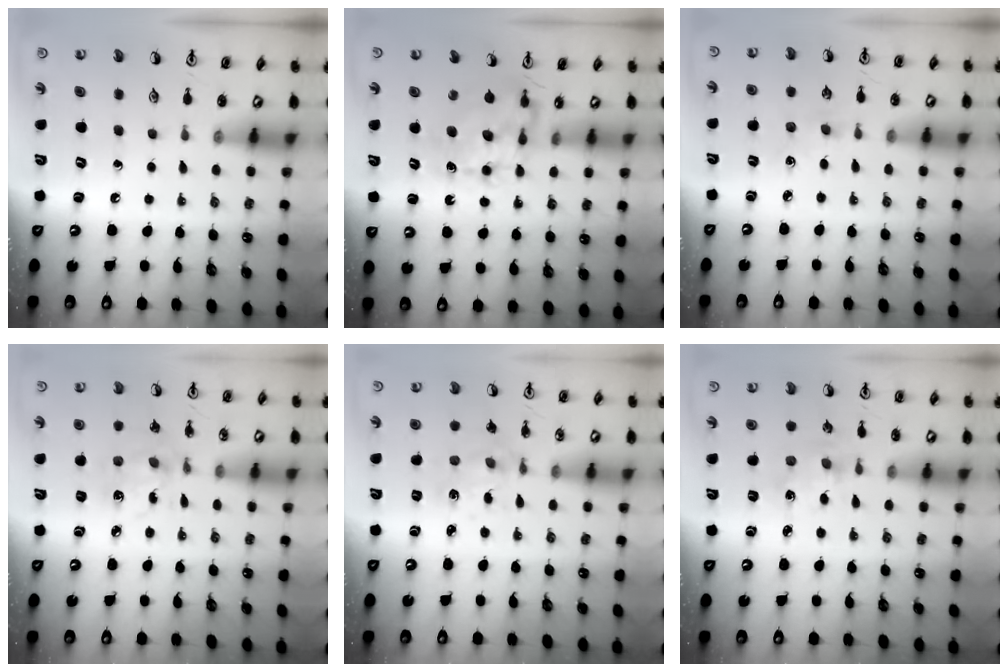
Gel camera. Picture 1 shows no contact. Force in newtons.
{"total": 8.2, "press": 8.2, "slide": 0.7}
{"total": 1.9, "press": 1.8, "slide": 0.3}
{"total": 3.8, "press": 3.5, "slide": 1.4}
{"total": 2.0, "press": 2.0, "slide": 0.2}
{"total": 1.1, "press": 1.1, "slide": 0.2}